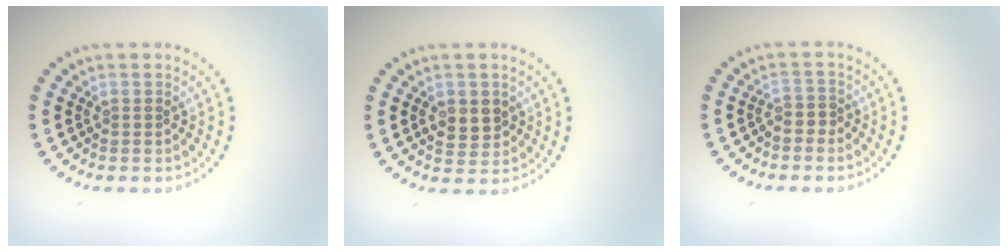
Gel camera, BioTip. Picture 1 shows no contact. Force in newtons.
{"total": 2.5, "press": 2.5, "slide": 0.3}
{"total": 1.2, "press": 0.8, "slide": 0.8}